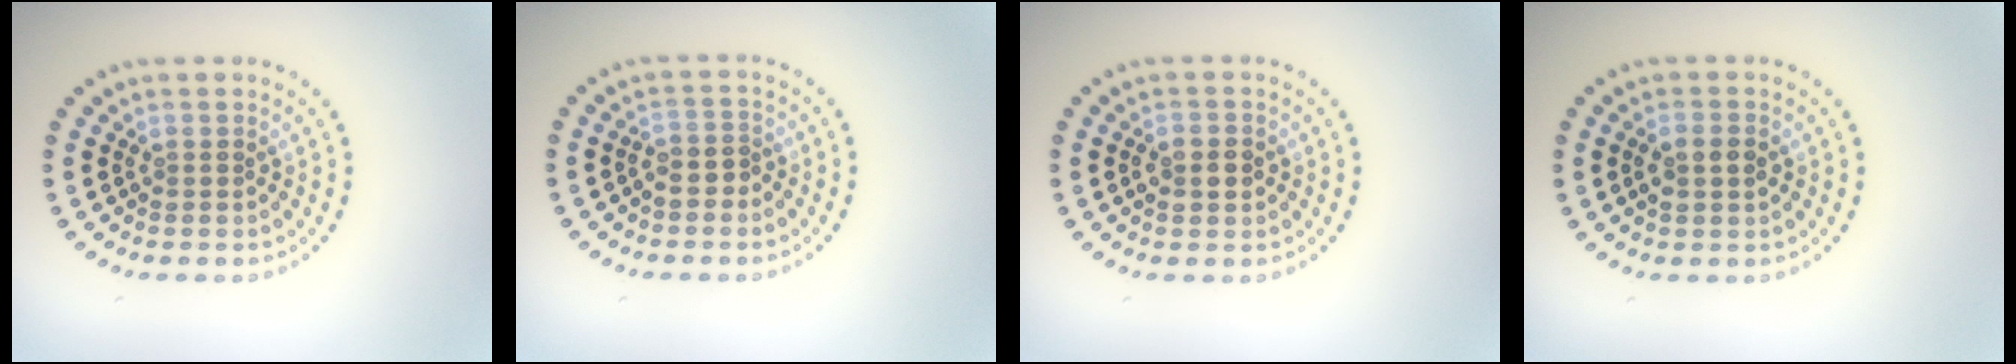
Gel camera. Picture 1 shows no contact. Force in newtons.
{"total": 1.3, "press": 1.1, "slide": 0.7}
{"total": 2.6, "press": 2.6, "slide": 0.1}
{"total": 1.9, "press": 1.9, "slide": 0.1}